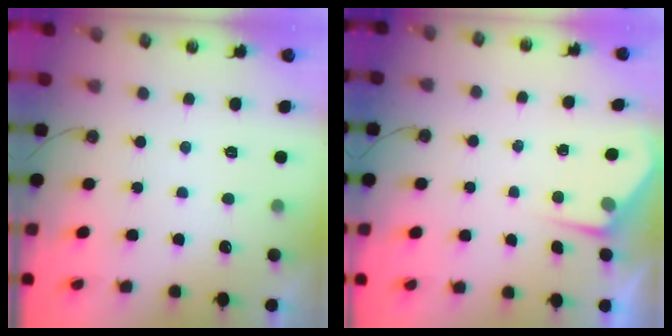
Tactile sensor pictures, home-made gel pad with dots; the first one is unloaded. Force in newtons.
{"total": 2.9, "press": 2.9, "slide": 0.5}